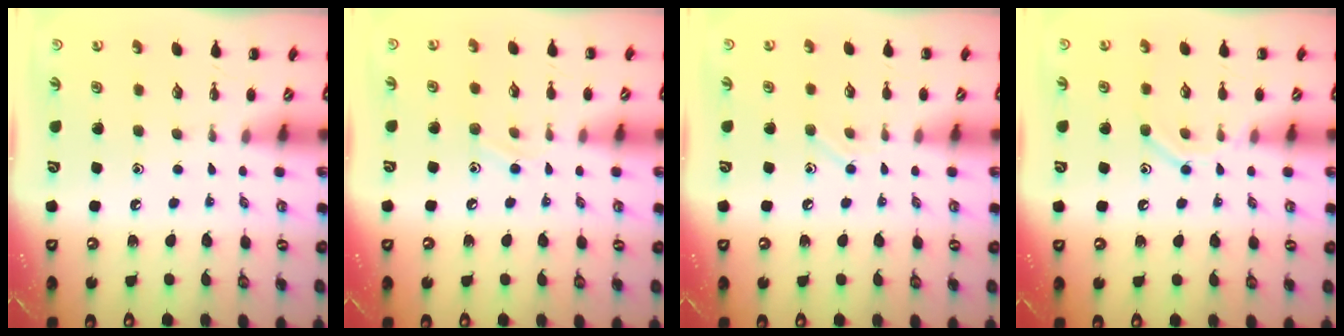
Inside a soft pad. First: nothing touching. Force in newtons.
{"total": 7.0, "press": 6.7, "slide": 1.9}
{"total": 7.1, "press": 6.9, "slide": 1.5}
{"total": 9.5, "press": 9.4, "slide": 1.4}